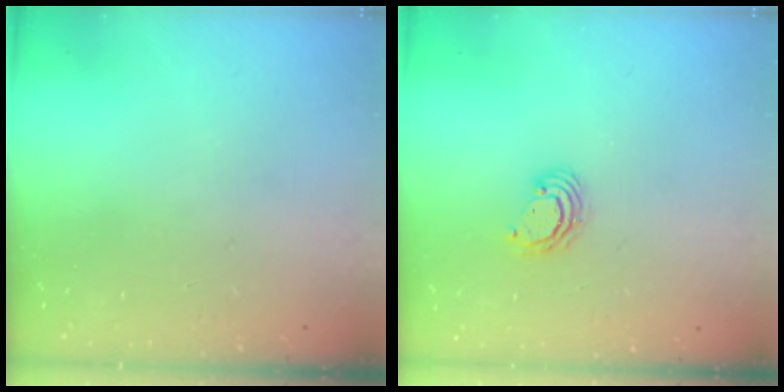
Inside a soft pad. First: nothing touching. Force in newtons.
{"total": 3.8, "press": 3.8, "slide": 0.2}